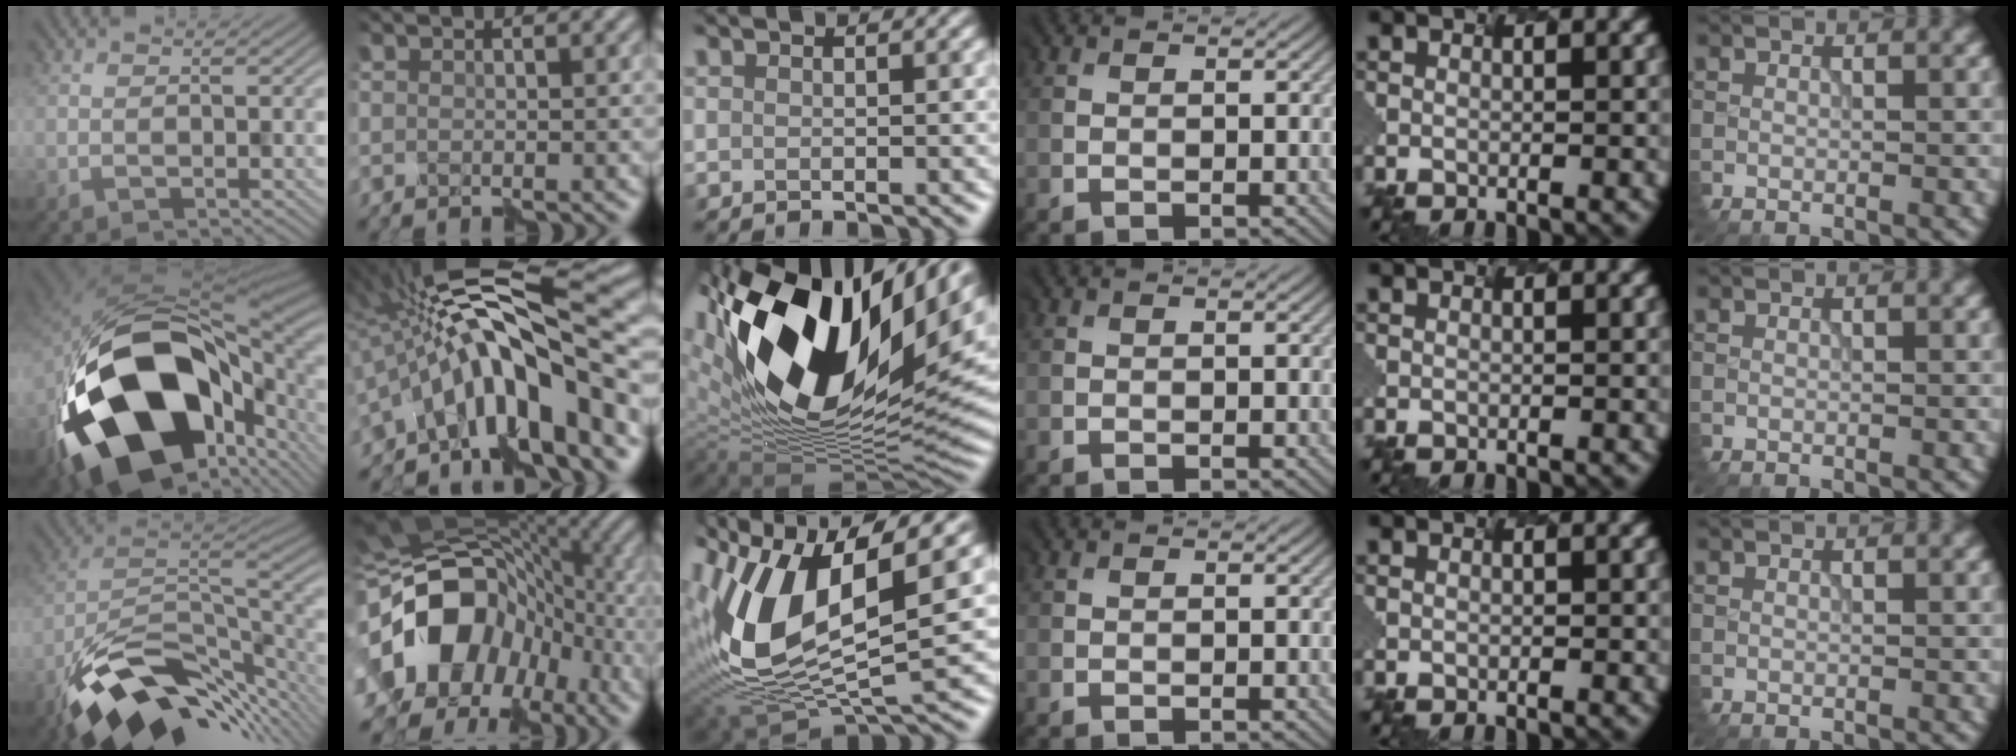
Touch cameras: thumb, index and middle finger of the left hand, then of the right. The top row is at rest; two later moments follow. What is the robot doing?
{"motion": "assemble", "object": "markers"}